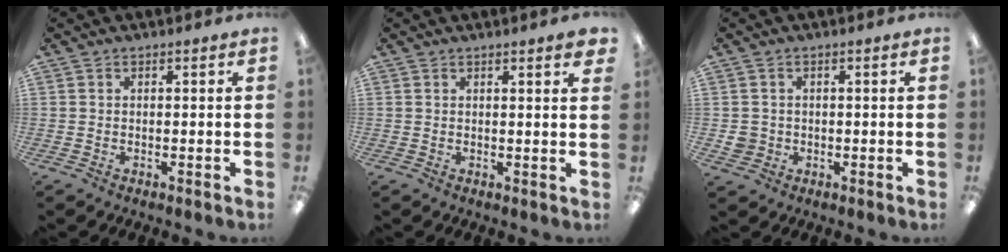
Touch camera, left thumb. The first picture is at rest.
{"total": 1.8, "force": [1.4, 0.0, 1.0], "torque": [-0.015, -0.003, 0.024]}
{"total": 2.9, "force": [0.0, 2.9, 0.4], "torque": [-0.003, 0.001, -0.002]}